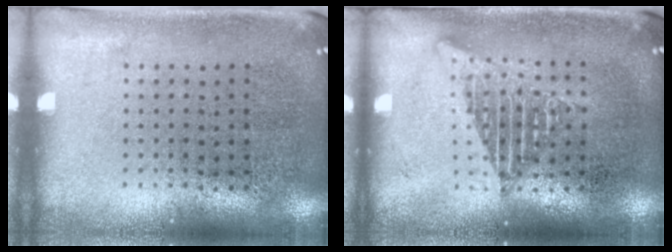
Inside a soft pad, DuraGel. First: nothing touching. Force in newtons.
{"total": 1.7, "press": 1.7, "slide": 0.2}